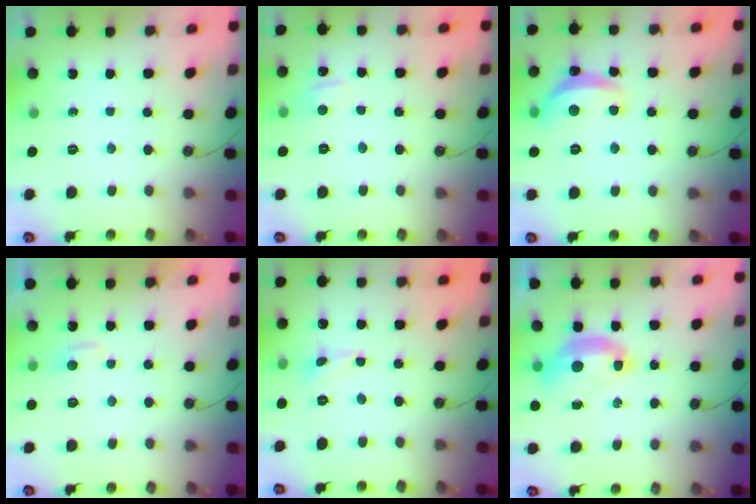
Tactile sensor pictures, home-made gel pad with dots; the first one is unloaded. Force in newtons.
{"total": 0.8, "press": 0.1, "slide": 0.8}
{"total": 7.6, "press": 7.5, "slide": 0.7}
{"total": 2.9, "press": 2.8, "slide": 0.4}
{"total": 0.0}
{"total": 2.5, "press": 2.5, "slide": 0.6}